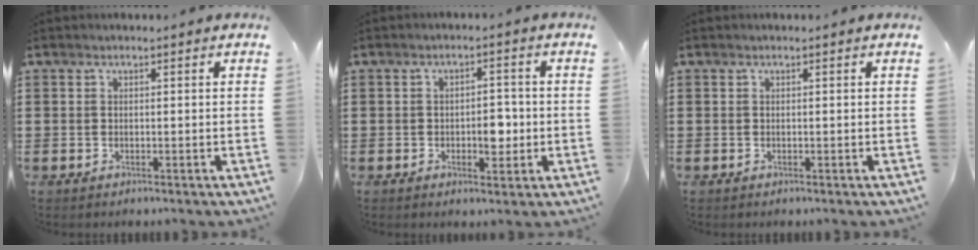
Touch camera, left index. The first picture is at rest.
{"total": 4.2, "force": [-0.9, 2.3, 3.4], "torque": [-0.047, 0.000, -0.021]}
{"total": 0.0}